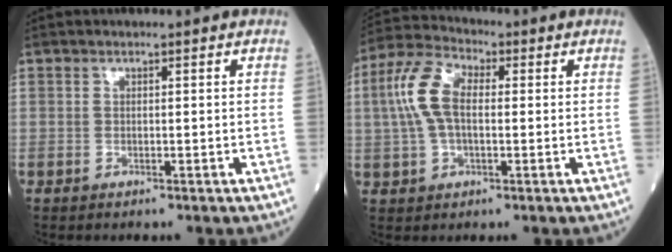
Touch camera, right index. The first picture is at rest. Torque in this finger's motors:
{"motor_torque": [0.29, 0.00, 0.24, 0.10]}